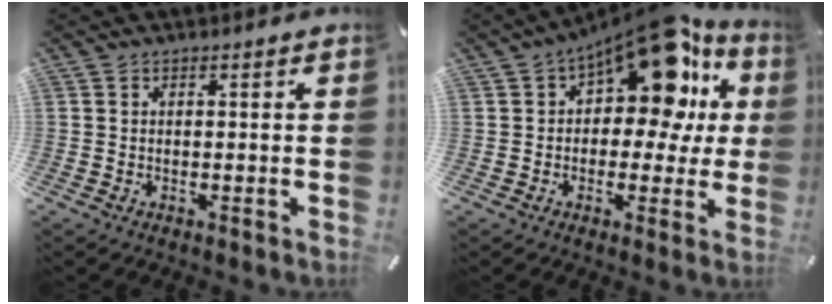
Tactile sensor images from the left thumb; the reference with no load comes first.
{"total": 18.2, "force": [9.1, 9.3, 12.7], "torque": [-0.174, -0.062, 0.153]}